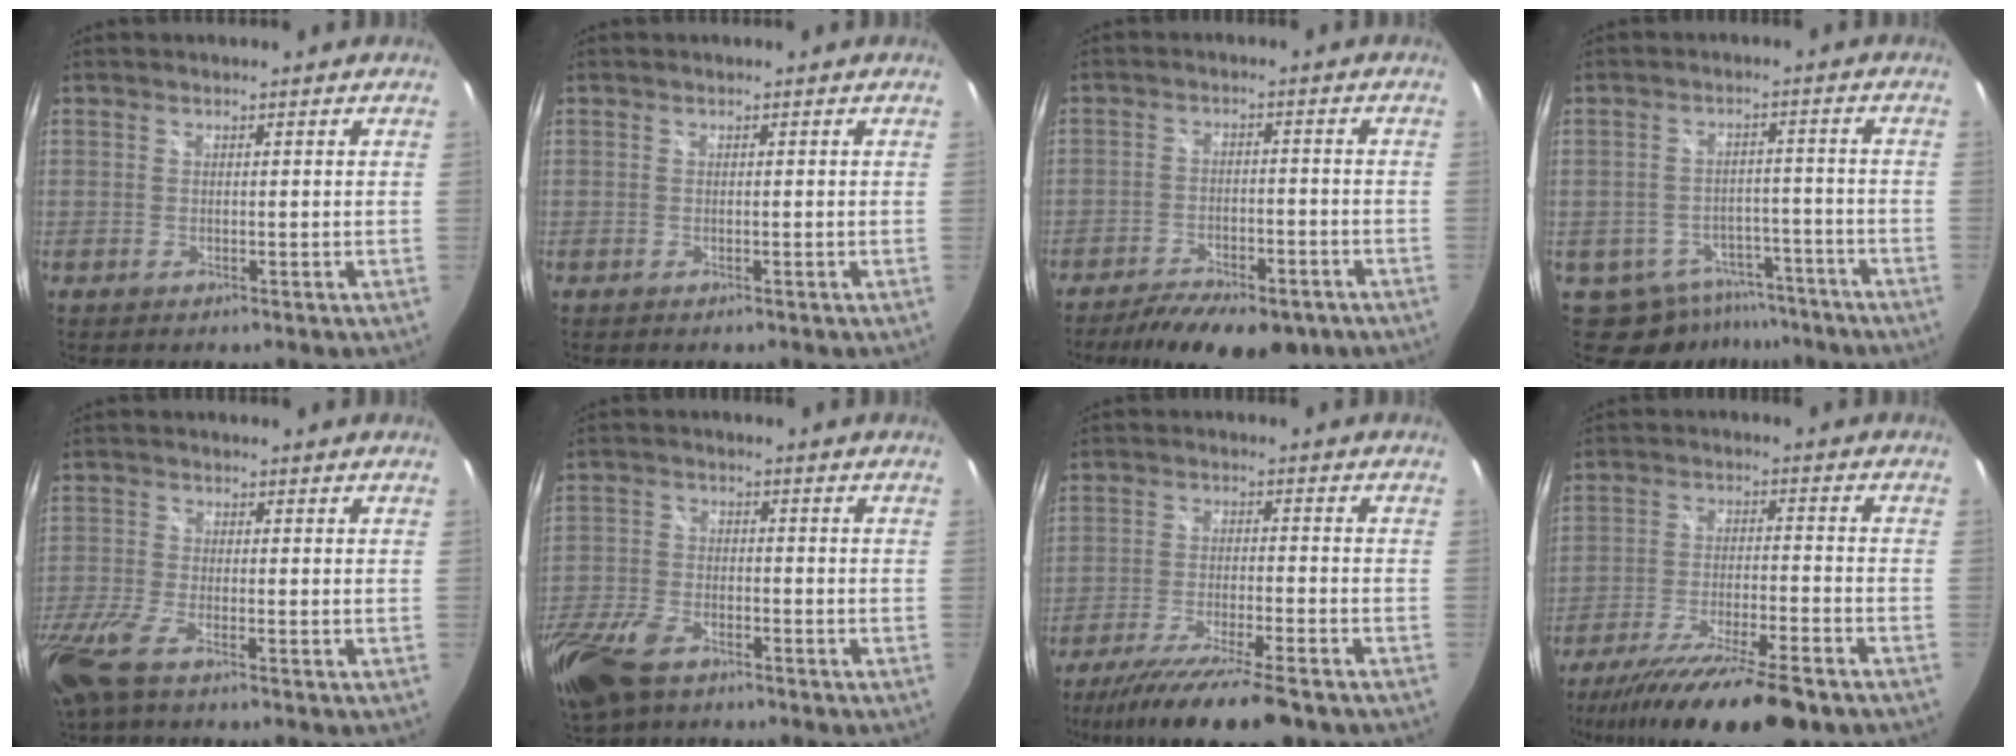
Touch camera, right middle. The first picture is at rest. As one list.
[{"total": 0.0}, {"total": 16.0, "force": [-11.8, 6.2, 8.9], "torque": [-0.175, -0.029, -0.167]}, {"total": 11.0, "force": [-8.1, 6.9, 3.0], "torque": [-0.069, 0.008, -0.097]}, {"total": 10.2, "force": [-6.4, 3.2, 7.2], "torque": [-0.174, -0.042, -0.128]}, {"total": 13.2, "force": [-8.4, 7.1, 7.2], "torque": [-0.192, -0.024, -0.166]}, {"total": 14.3, "force": [-11.6, 1.4, 8.2], "torque": [-0.167, -0.037, -0.194]}, {"total": 17.7, "force": [-14.3, 1.9, 10.2], "torque": [-0.200, -0.038, -0.236]}]